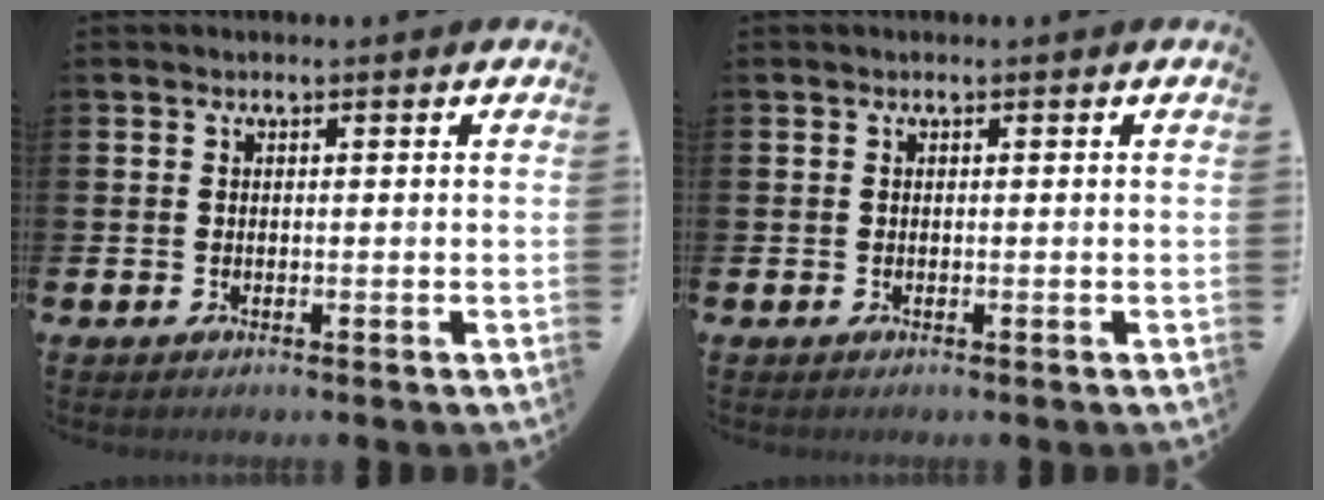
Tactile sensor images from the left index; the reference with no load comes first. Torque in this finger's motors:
{"motor_torque": [-0.07, 0.07, 0.00, 0.00]}